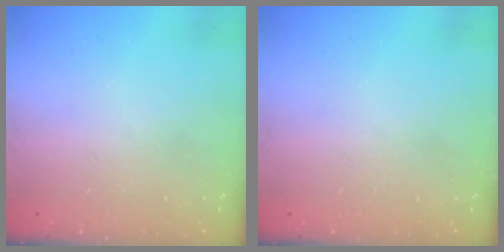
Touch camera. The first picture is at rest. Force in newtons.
{"total": 0.0}